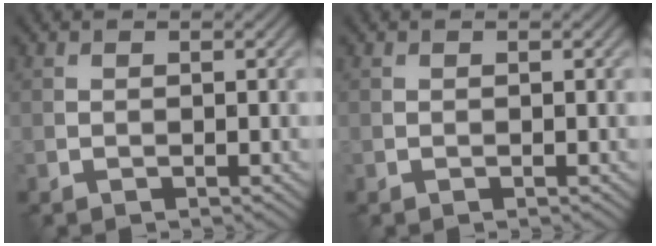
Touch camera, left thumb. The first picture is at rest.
{"total": 0.0}